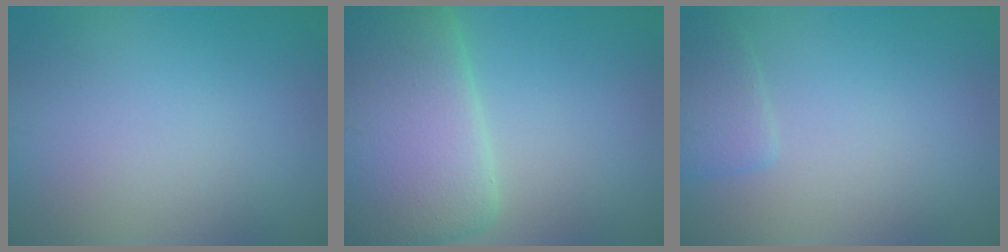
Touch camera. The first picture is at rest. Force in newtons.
{"total": 11.5, "press": 11.5, "slide": 0.4}
{"total": 2.2, "press": 2.1, "slide": 0.2}